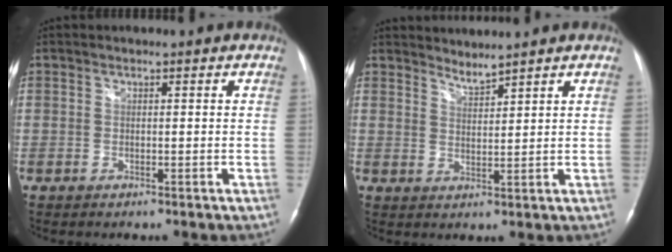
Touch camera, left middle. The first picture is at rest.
{"total": 2.3, "force": [2.3, -0.4, 0.0], "torque": [-0.002, -0.004, 0.047]}